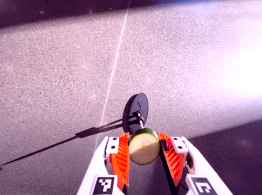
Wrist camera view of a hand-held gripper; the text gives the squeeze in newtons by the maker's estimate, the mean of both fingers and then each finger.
{"total": 12.4, "left": 12.8, "right": 12.0}